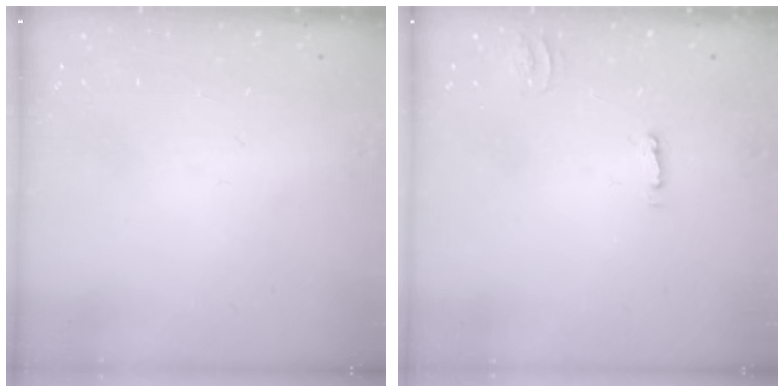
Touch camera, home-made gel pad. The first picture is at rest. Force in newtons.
{"total": 2.5, "press": 2.5, "slide": 0.2}